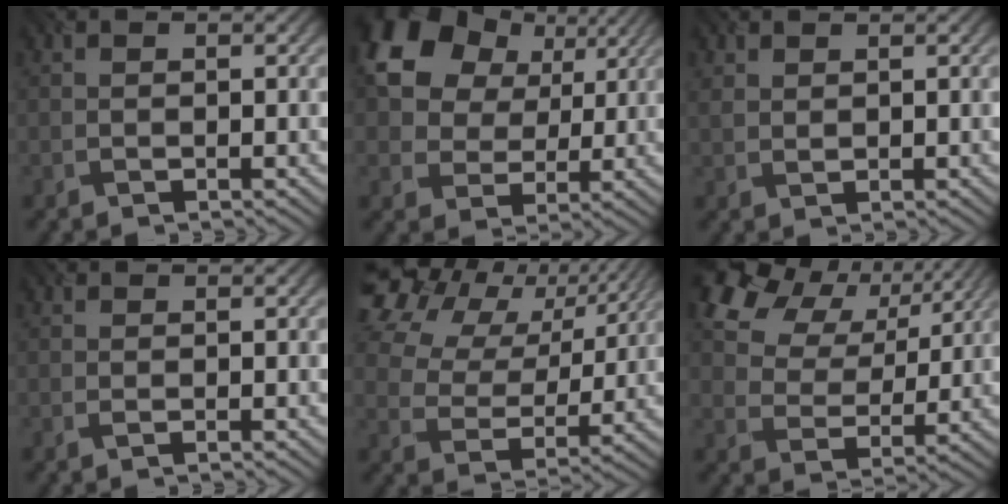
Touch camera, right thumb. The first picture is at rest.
{"total": 14.4, "force": [6.7, 10.4, 7.4], "torque": [-0.183, 0.042, 0.115]}
{"total": 1.6, "force": [1.5, 0.5, 0.0], "torque": [-0.012, -0.002, 0.030]}
{"total": 0.0}
{"total": 16.0, "force": [9.0, 9.9, 8.8], "torque": [-0.228, 0.052, 0.149]}
{"total": 14.3, "force": [8.7, 8.9, 6.9], "torque": [-0.178, 0.018, 0.172]}